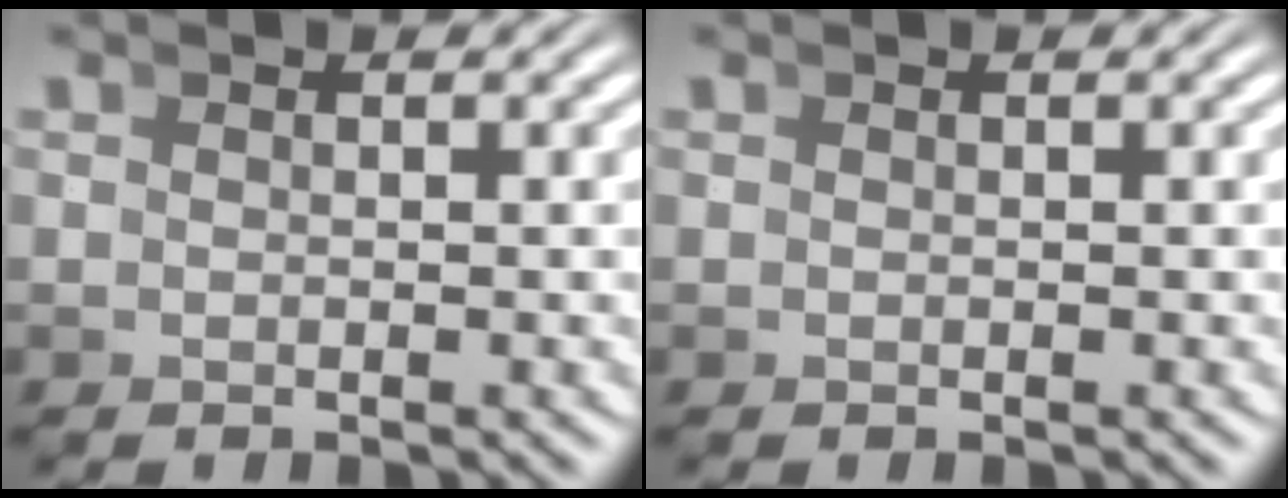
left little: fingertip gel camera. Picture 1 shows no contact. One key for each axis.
{"total": 0.0}